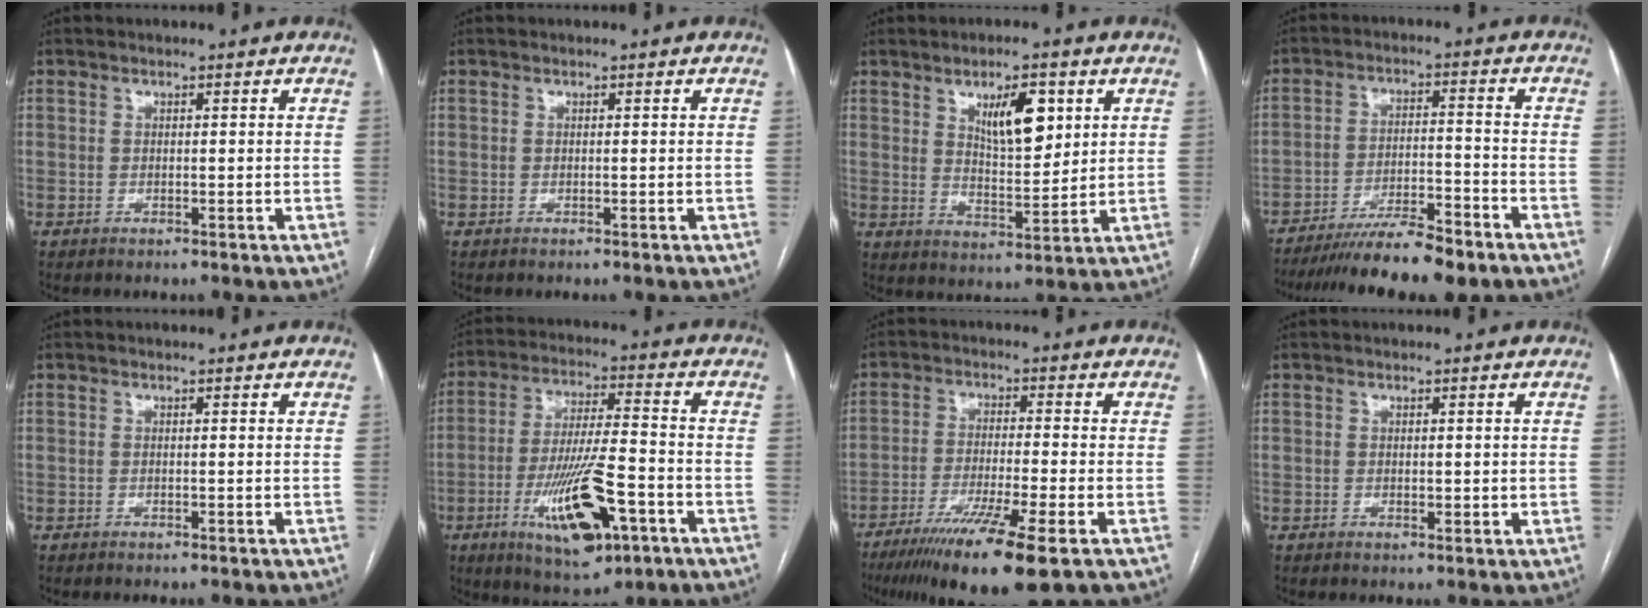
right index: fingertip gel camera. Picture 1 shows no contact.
{"total": 0.0}
{"total": 8.5, "force": [3.7, 2.9, 7.1], "torque": [-0.117, 0.000, 0.066]}
{"total": 11.8, "force": [-9.7, 1.3, 6.6], "torque": [-0.098, -0.013, -0.157]}
{"total": 0.0}
{"total": 14.8, "force": [-5.9, 3.3, 13.1], "torque": [-0.245, -0.013, -0.093]}
{"total": 12.5, "force": [-7.5, -0.4, 10.0], "torque": [-0.176, -0.034, -0.126]}
{"total": 1.3, "force": [0.2, 0.8, 1.0], "torque": [-0.011, -0.003, 0.003]}